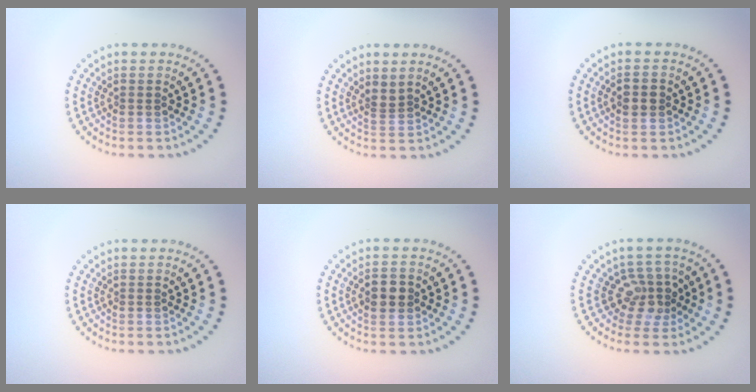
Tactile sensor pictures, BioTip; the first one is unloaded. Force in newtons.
{"total": 1.0, "press": 0.6, "slide": 0.8}
{"total": 1.8, "press": 1.8, "slide": 0.0}
{"total": 0.0}
{"total": 2.9, "press": 2.9, "slide": 0.0}
{"total": 2.9, "press": 2.2, "slide": 1.8}